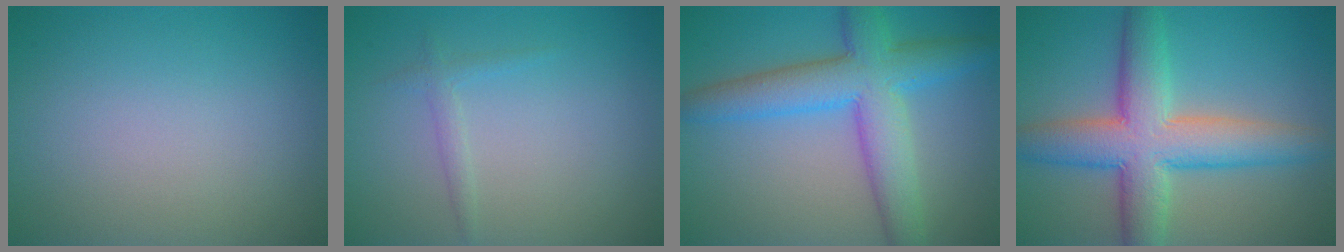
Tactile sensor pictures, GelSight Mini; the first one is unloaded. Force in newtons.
{"total": 1.2, "press": 1.2, "slide": 0.1}
{"total": 7.7, "press": 7.7, "slide": 0.2}
{"total": 8.6, "press": 8.6, "slide": 0.5}